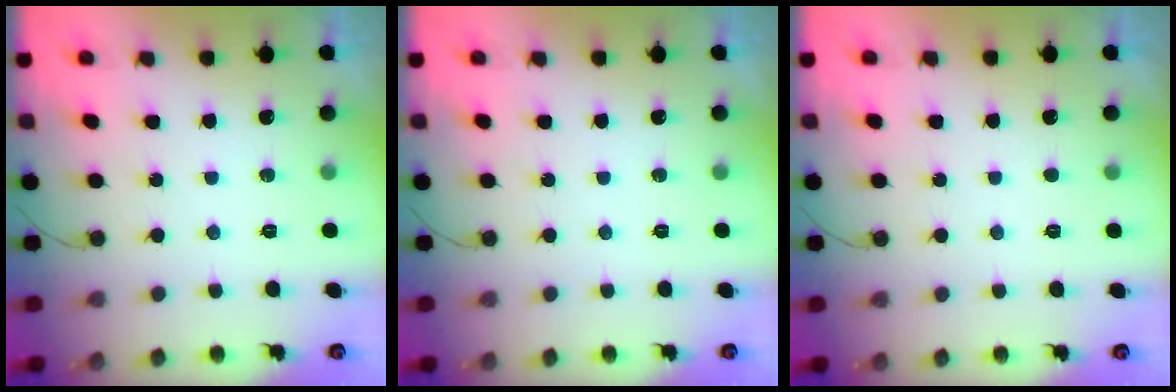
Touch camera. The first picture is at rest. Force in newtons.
{"total": 0.0}
{"total": 1.6, "press": 1.6, "slide": 0.2}